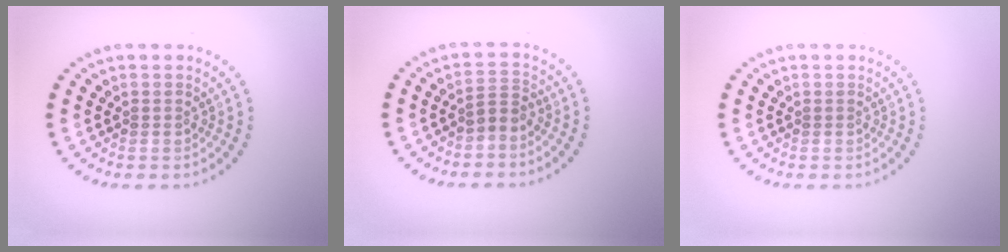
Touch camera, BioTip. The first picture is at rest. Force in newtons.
{"total": 1.8, "press": 1.3, "slide": 1.3}
{"total": 0.0}